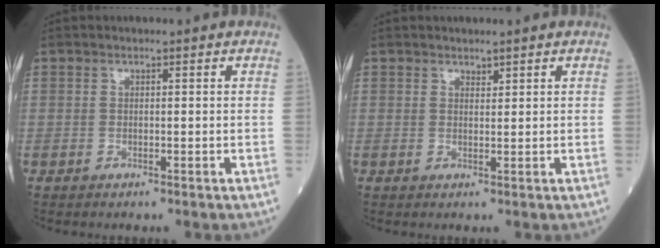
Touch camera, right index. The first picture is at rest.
{"total": 0.8, "force": [0.8, 0.2, 0.2], "torque": [-0.006, -0.002, 0.013]}